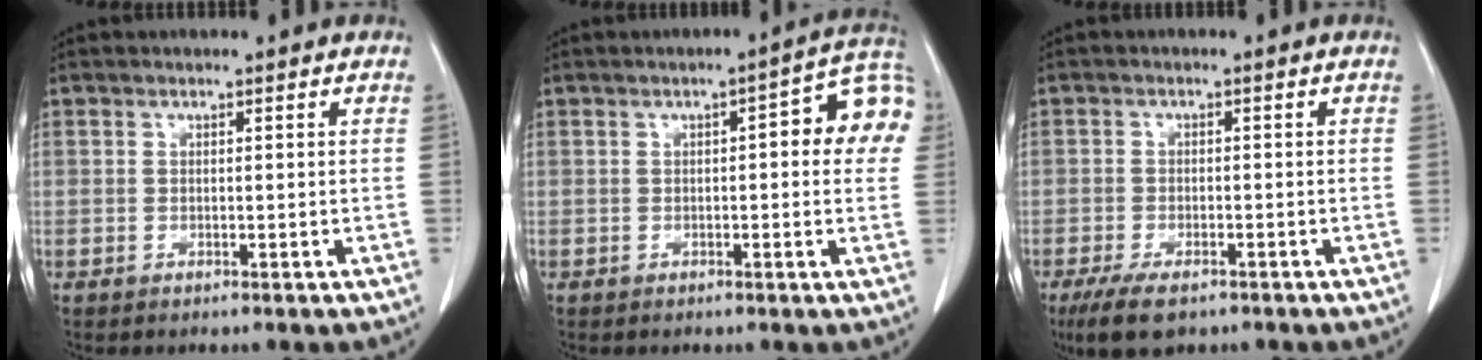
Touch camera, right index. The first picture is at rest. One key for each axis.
{"total": 9.3, "fx": 1.6, "fy": 2.4, "fz": 8.8, "tx": -0.102, "ty": 0.028, "tz": 0.011}
{"total": 5.9, "fx": -4.2, "fy": 2.4, "fz": 3.5, "tx": -0.067, "ty": -0.008, "tz": -0.069}